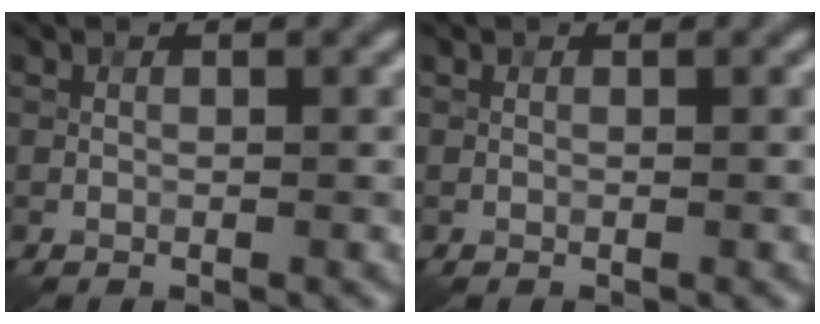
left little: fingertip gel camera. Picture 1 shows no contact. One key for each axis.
{"total": 0.0}